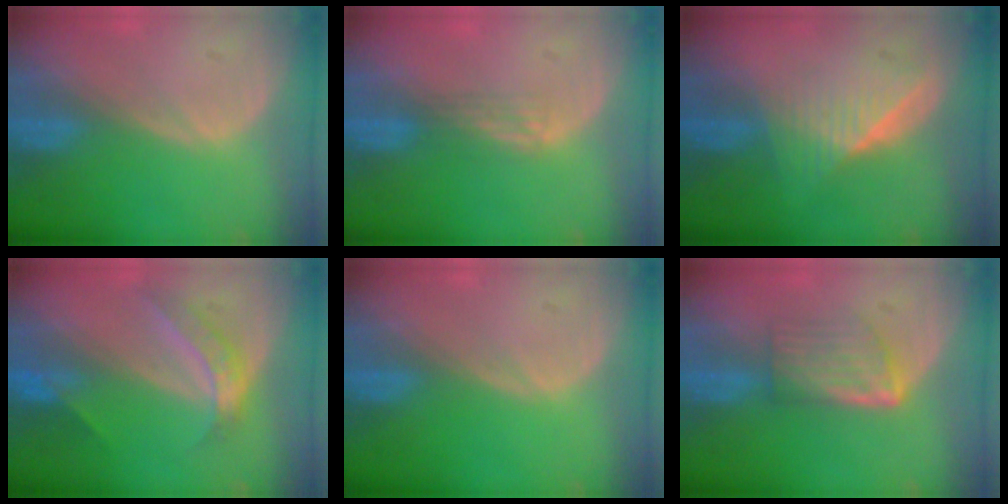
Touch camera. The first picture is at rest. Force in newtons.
{"total": 2.1, "press": 1.6, "slide": 1.3}
{"total": 6.5, "press": 5.9, "slide": 2.6}
{"total": 5.9, "press": 4.9, "slide": 3.3}
{"total": 0.0}
{"total": 5.8, "press": 5.3, "slide": 2.3}